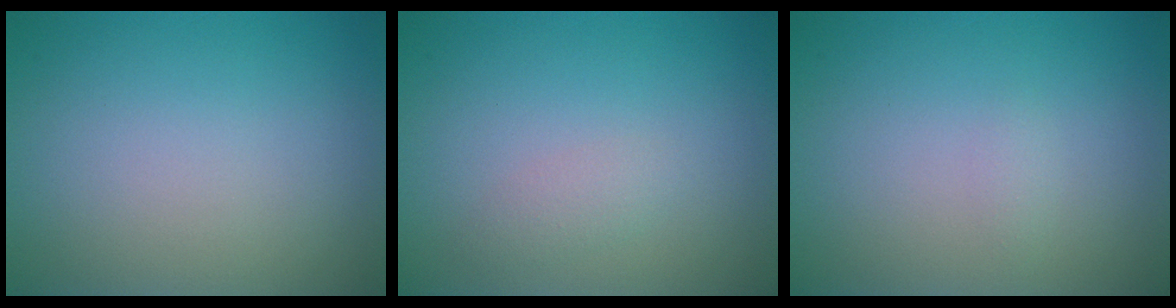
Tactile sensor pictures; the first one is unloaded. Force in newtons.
{"total": 1.1, "press": 1.1, "slide": 0.0}
{"total": 0.5, "press": 0.5, "slide": 0.1}